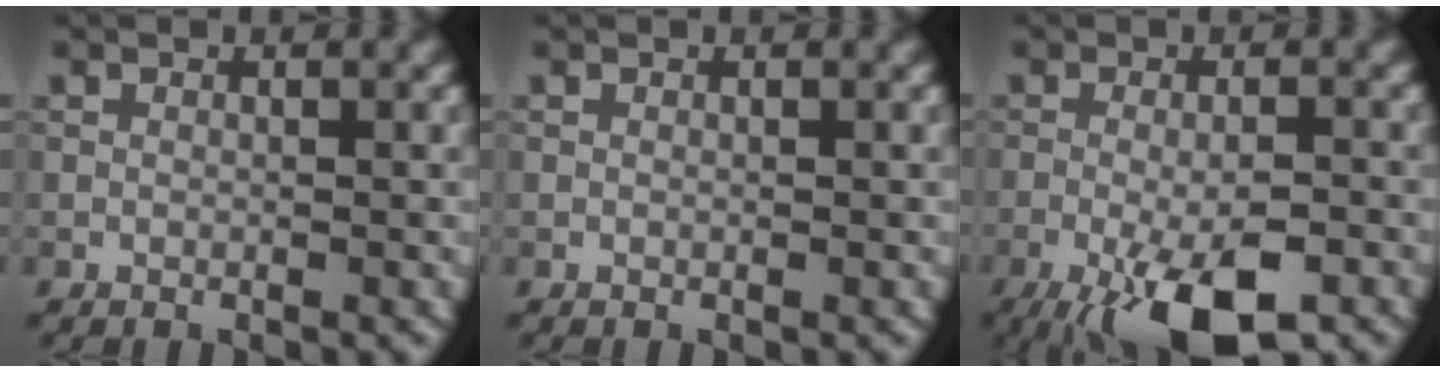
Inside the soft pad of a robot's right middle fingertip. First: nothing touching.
{"total": 0.0}
{"total": 8.7, "force": [-4.5, 2.6, 7.0], "torque": [-0.119, -0.010, -0.073]}